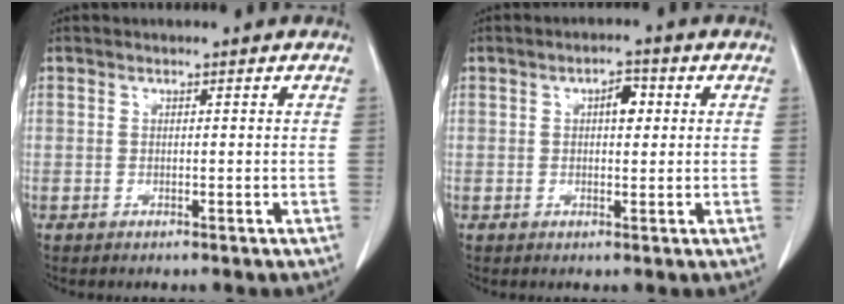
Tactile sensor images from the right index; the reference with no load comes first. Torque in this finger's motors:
{"motor_torque": [0.02, 0.00, 0.03, 0.01]}